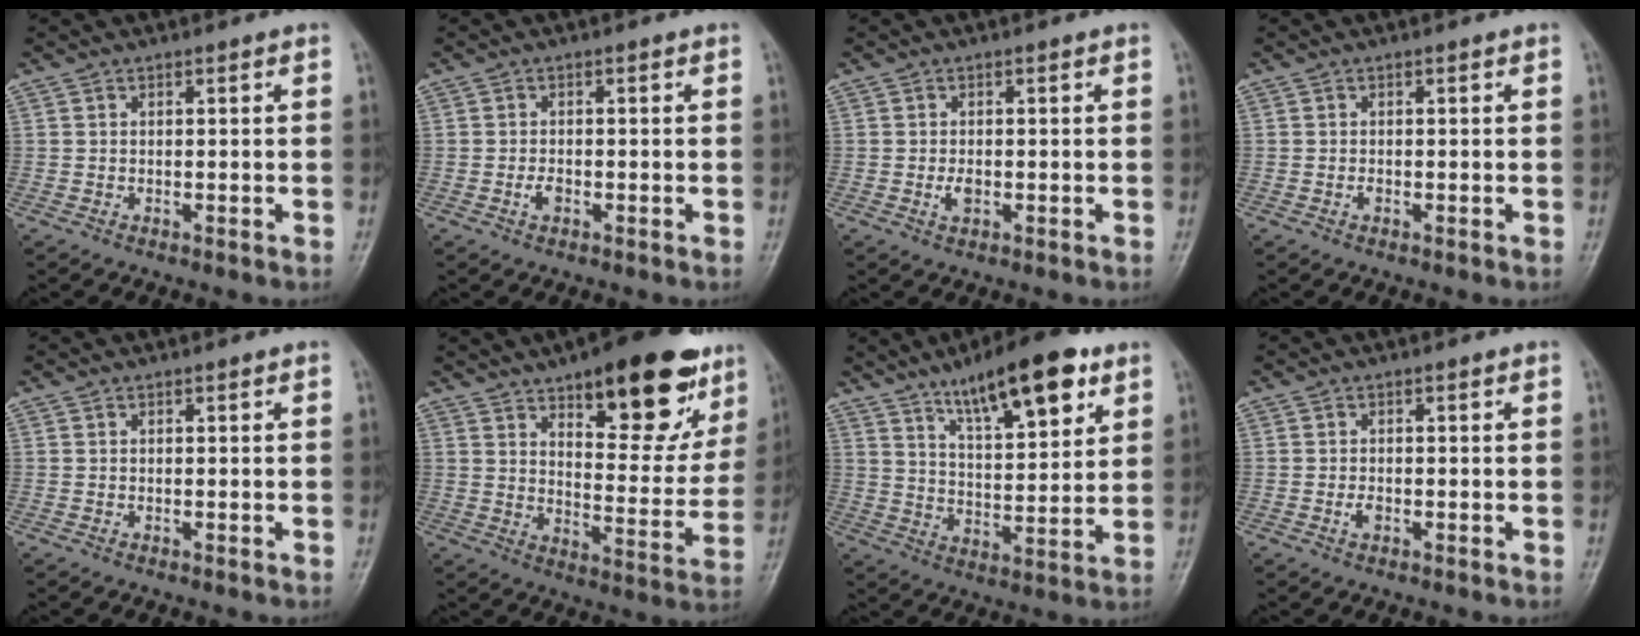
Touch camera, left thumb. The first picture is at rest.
{"total": 1.7, "force": [-0.7, 1.0, 1.2], "torque": [-0.024, 0.002, -0.015]}
{"total": 2.1, "force": [-0.4, 1.2, 1.6], "torque": [-0.030, -0.001, -0.009]}
{"total": 0.6, "force": [-0.2, 0.4, 0.5], "torque": [-0.006, 0.000, -0.006]}
{"total": 0.0}
{"total": 22.8, "force": [13.6, 8.8, 15.9], "torque": [-0.161, -0.053, 0.196]}
{"total": 16.2, "force": [9.6, 5.1, 12.0], "torque": [-0.159, -0.041, 0.155]}
{"total": 1.4, "force": [-0.5, 0.9, 1.1], "torque": [-0.020, -0.001, -0.010]}